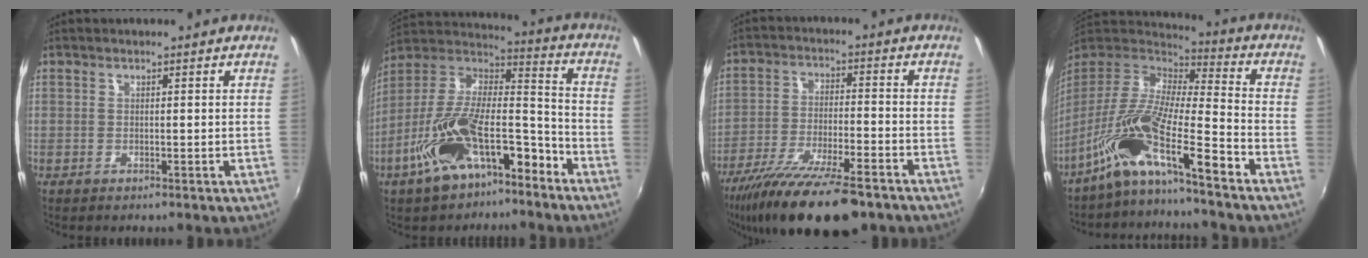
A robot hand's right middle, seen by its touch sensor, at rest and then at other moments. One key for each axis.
{"total": 18.9, "fx": -10.8, "fy": 8.0, "fz": 13.3, "tx": -0.232, "ty": 0.015, "tz": -0.191}
{"total": 19.0, "fx": -14.2, "fy": 4.6, "fz": 11.8, "tx": -0.229, "ty": -0.047, "tz": -0.236}
{"total": 15.0, "fx": -10.6, "fy": 1.2, "fz": 10.6, "tx": -0.199, "ty": -0.001, "tz": -0.216}